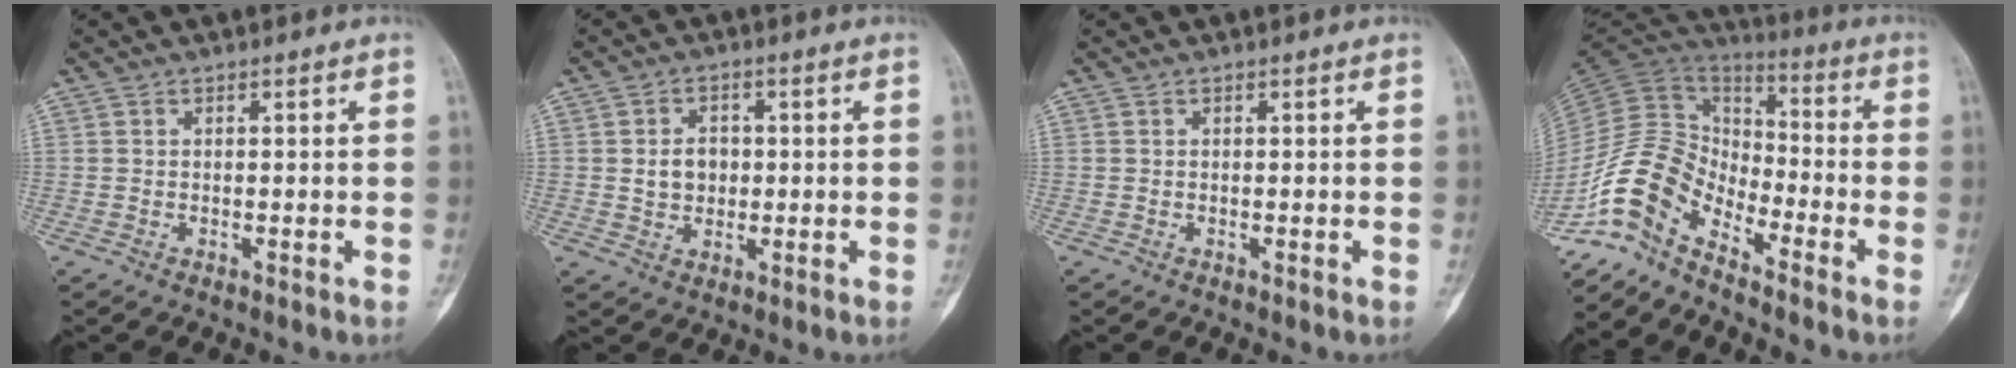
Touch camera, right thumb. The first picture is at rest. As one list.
[{"total": 4.7, "force": [0.2, 3.8, 2.8], "torque": [-0.031, 0.003, 0.004]}, {"total": 0.0}, {"total": 12.9, "force": [-9.2, 6.2, 6.4], "torque": [-0.124, 0.090, -0.192]}]